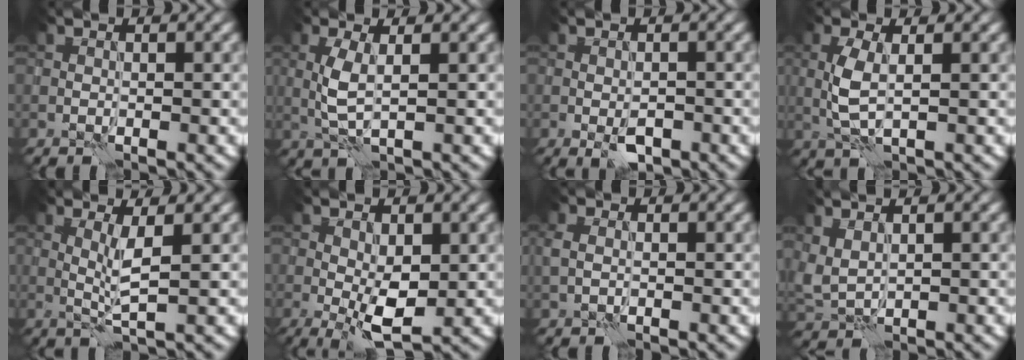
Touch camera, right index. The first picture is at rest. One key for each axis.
{"total": 2.6, "fx": 0.2, "fy": 0.7, "fz": 2.6, "tx": -0.060, "ty": -0.001, "tz": 0.005}
{"total": 2.4, "fx": -1.0, "fy": 1.1, "fz": 1.8, "tx": -0.032, "ty": -0.002, "tz": -0.017}
{"total": 3.0, "fx": 0.1, "fy": 1.0, "fz": 2.8, "tx": -0.065, "ty": -0.002, "tz": 0.004}
{"total": 2.6, "fx": 0.5, "fy": 0.2, "fz": 2.5, "tx": -0.056, "ty": -0.003, "tz": 0.012}
{"total": 4.4, "fx": -0.3, "fy": 1.7, "fz": 4.0, "tx": -0.074, "ty": -0.007, "tz": -0.004}
{"total": 1.4, "fx": 0.1, "fy": 1.0, "fz": 1.0, "tx": -0.020, "ty": 0.004, "tz": 0.003}
{"total": 3.0, "fx": 1.6, "fy": 1.6, "fz": 1.9, "tx": -0.057, "ty": 0.004, "tz": 0.042}